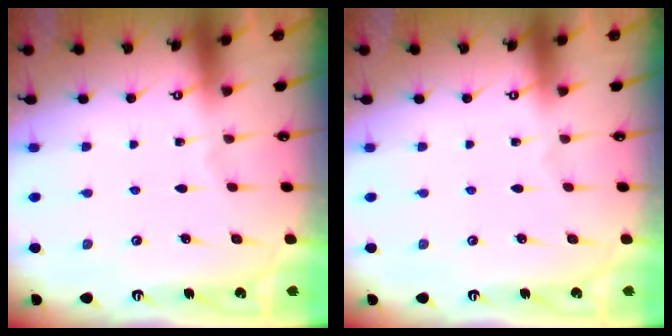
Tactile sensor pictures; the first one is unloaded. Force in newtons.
{"total": 0.0}